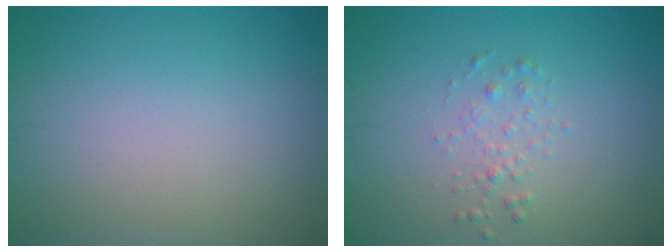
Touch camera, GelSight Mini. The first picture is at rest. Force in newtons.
{"total": 1.2, "press": 1.2, "slide": 0.0}